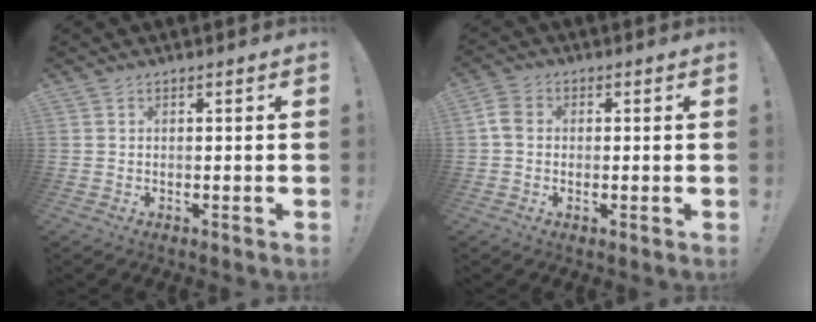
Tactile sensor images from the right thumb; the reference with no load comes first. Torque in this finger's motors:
{"motor_torque": [0.37, 0.70, -0.03, 0.05, 0.00]}